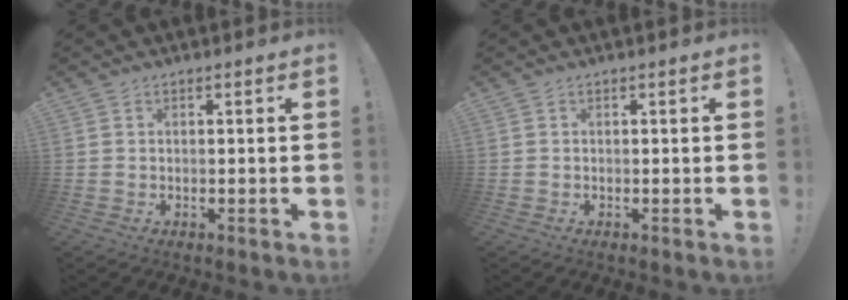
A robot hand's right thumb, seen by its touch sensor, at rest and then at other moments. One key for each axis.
{"total": 0.0}